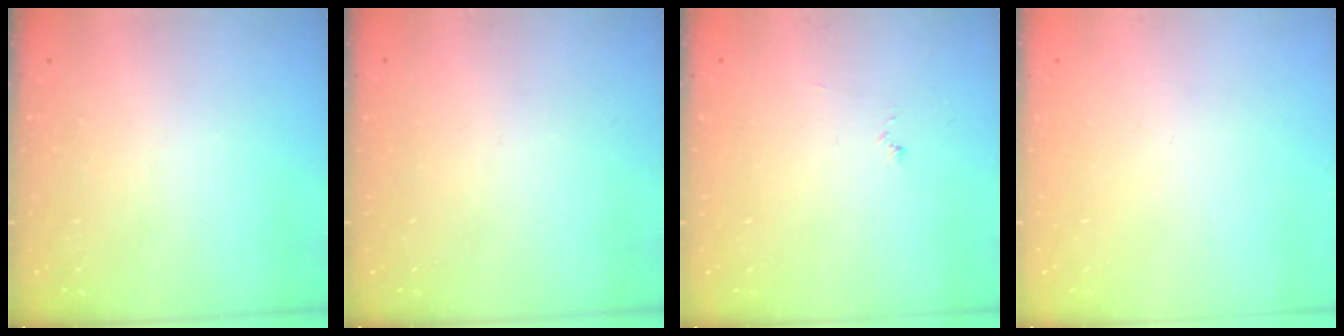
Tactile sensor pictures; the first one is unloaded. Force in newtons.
{"total": 0.0}
{"total": 3.8, "press": 3.8, "slide": 0.4}
{"total": 0.0}